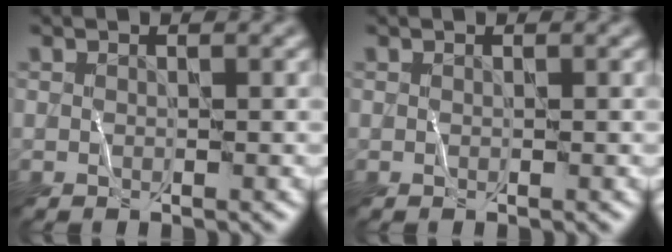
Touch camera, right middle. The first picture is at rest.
{"total": 0.0}